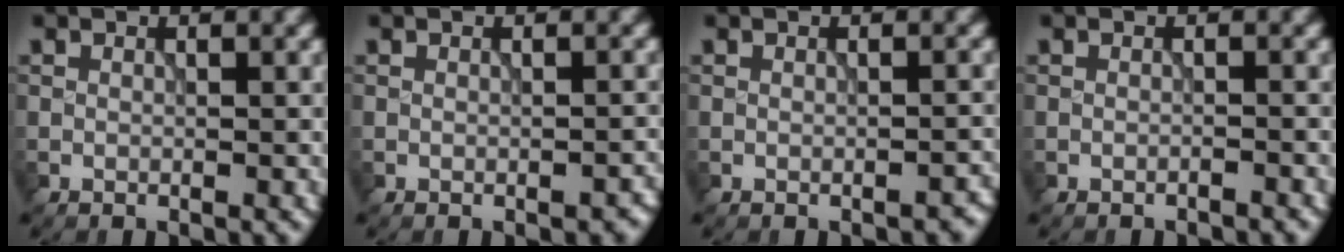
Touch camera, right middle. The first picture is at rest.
{"total": 1.0, "force": [-0.6, 0.5, 0.7], "torque": [-0.012, 0.002, -0.005]}
{"total": 1.2, "force": [-1.0, 0.3, 0.5], "torque": [-0.004, 0.002, -0.013]}
{"total": 0.7, "force": [-0.7, 0.0, 0.2], "torque": [-0.001, 0.001, -0.015]}